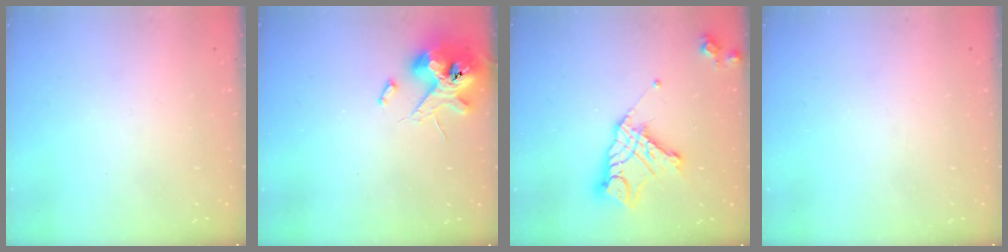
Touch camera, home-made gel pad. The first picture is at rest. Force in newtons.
{"total": 12.1, "press": 12.0, "slide": 1.9}
{"total": 14.6, "press": 14.5, "slide": 1.3}
{"total": 0.0}